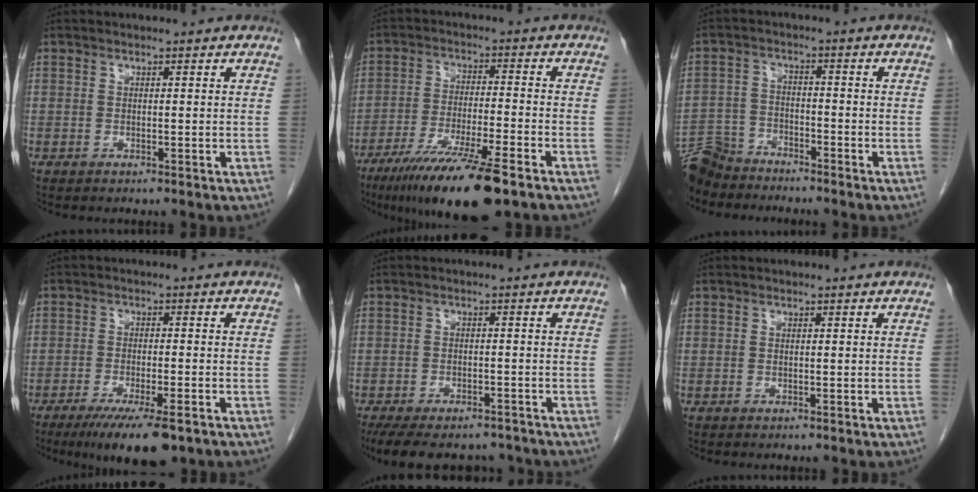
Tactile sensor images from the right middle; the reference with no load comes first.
{"total": 14.5, "force": [-10.0, 1.0, 10.5], "torque": [-0.181, -0.039, -0.169]}
{"total": 7.8, "force": [-7.3, 2.5, 1.4], "torque": [-0.033, -0.012, -0.139]}
{"total": 9.6, "force": [-6.5, 1.8, 6.9], "torque": [-0.103, -0.019, -0.099]}
{"total": 13.2, "force": [-10.8, 5.3, 5.4], "torque": [-0.109, -0.002, -0.144]}
{"total": 0.0}